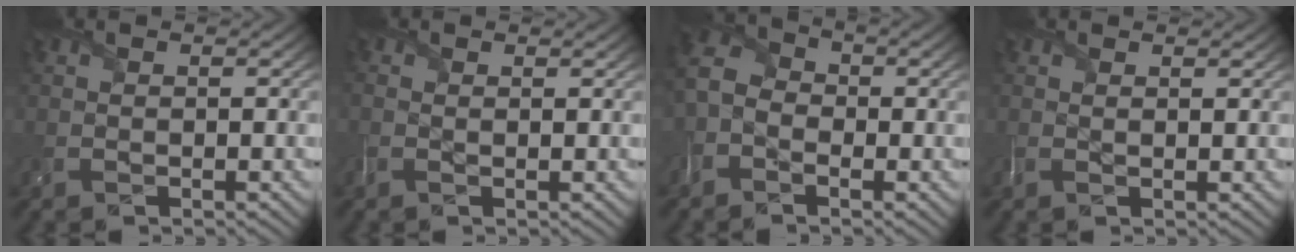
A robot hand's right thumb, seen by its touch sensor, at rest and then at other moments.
{"total": 1.6, "force": [0.1, 1.1, 1.1], "torque": [-0.033, -0.002, -0.001]}
{"total": 4.6, "force": [-2.1, 3.3, 2.4], "torque": [-0.066, 0.001, -0.059]}
{"total": 1.2, "force": [0.8, 0.4, 0.8], "torque": [-0.022, -0.001, 0.015]}